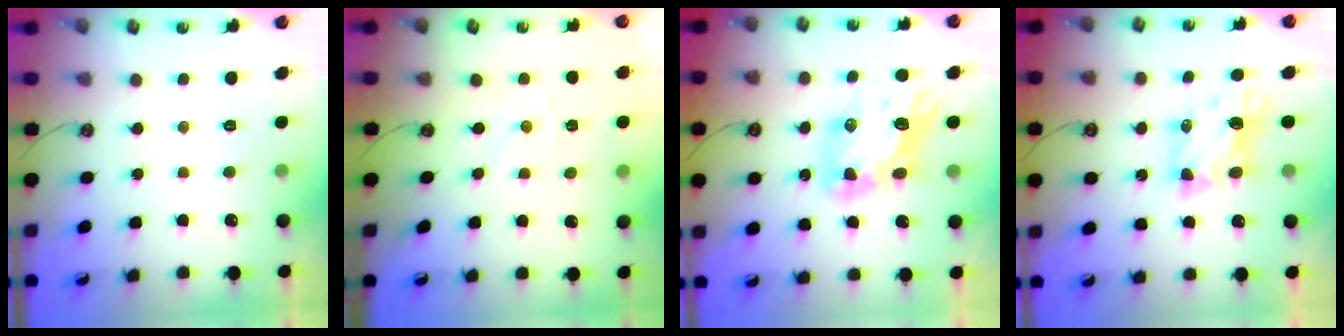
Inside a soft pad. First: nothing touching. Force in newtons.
{"total": 0.8, "press": 0.7, "slide": 0.4}
{"total": 13.9, "press": 13.8, "slide": 1.5}
{"total": 6.4, "press": 6.3, "slide": 0.6}